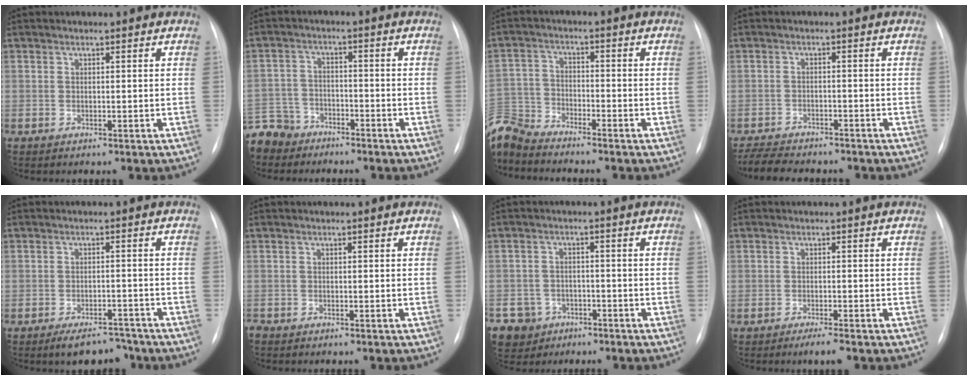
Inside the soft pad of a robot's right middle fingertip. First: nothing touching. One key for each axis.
{"total": 9.6, "fx": -7.9, "fy": 5.3, "fz": 1.2, "tx": -0.044, "ty": 0.000, "tz": -0.148}
{"total": 8.9, "fx": -8.7, "fy": 1.3, "fz": 1.2, "tx": -0.037, "ty": 0.004, "tz": -0.178}
{"total": 10.0, "fx": -8.9, "fy": 2.6, "fz": 3.7, "tx": -0.069, "ty": -0.007, "tz": -0.131}
{"total": 5.7, "fx": -4.7, "fy": 2.3, "fz": 2.3, "tx": -0.029, "ty": -0.001, "tz": -0.069}
{"total": 0.7, "fx": -0.6, "fy": 0.2, "fz": 0.1, "tx": -0.002, "ty": -0.001, "tz": -0.011}
{"total": 7.1, "fx": -4.1, "fy": 5.8, "fz": 0.5, "tx": -0.015, "ty": 0.007, "tz": -0.062}
{"total": 2.2, "fx": -1.7, "fy": 0.0, "fz": 1.5, "tx": -0.028, "ty": -0.005, "tz": -0.029}